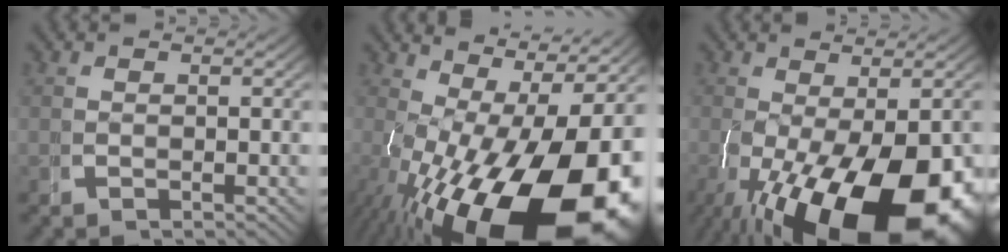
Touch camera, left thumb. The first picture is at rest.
{"total": 19.4, "force": [-3.4, 11.0, 15.6], "torque": [-0.264, -0.087, -0.002]}
{"total": 16.8, "force": [-5.3, 8.6, 13.4], "torque": [-0.236, -0.067, -0.039]}